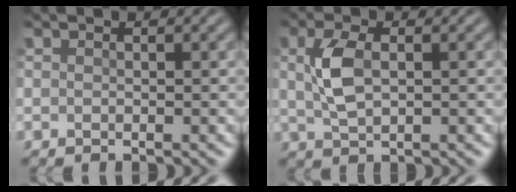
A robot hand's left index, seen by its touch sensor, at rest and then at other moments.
{"total": 3.6, "force": [0.3, 1.8, 3.1], "torque": [-0.070, 0.007, 0.008]}